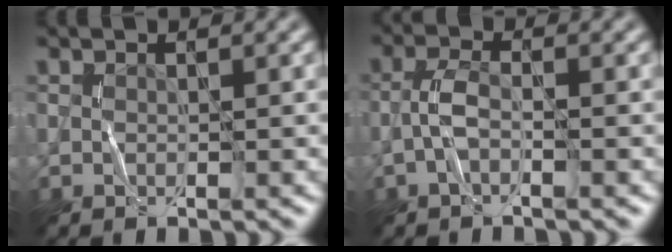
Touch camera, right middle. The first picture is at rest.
{"total": 2.2, "force": [-1.0, 0.7, 1.9], "torque": [-0.040, 0.008, -0.025]}